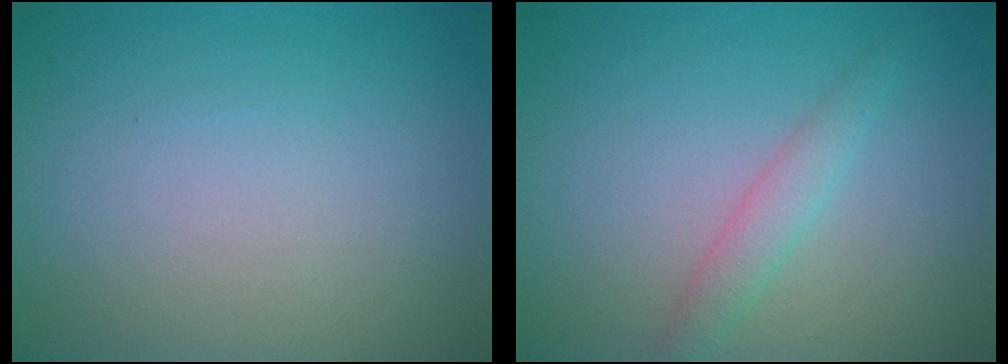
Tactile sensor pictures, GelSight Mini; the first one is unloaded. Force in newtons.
{"total": 1.9, "press": 1.9, "slide": 0.1}